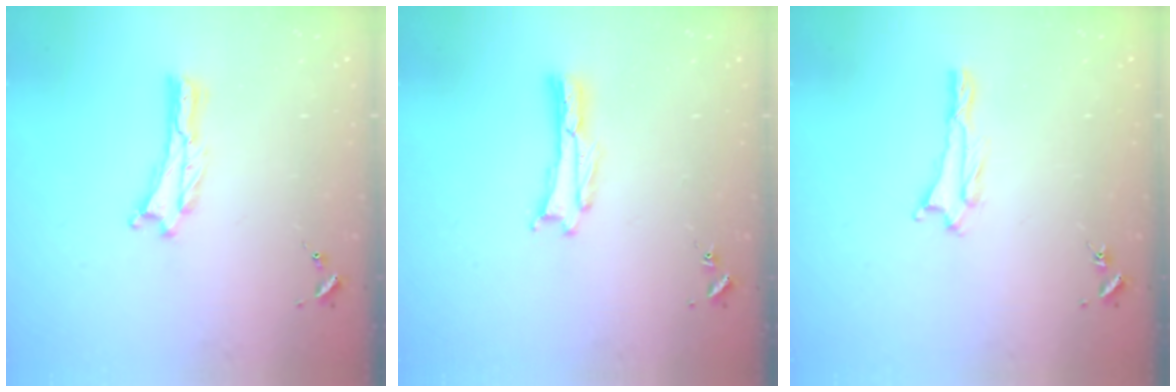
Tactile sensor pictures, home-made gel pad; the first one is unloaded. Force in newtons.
{"total": 0.0}
{"total": 1.0, "press": 1.0, "slide": 0.1}